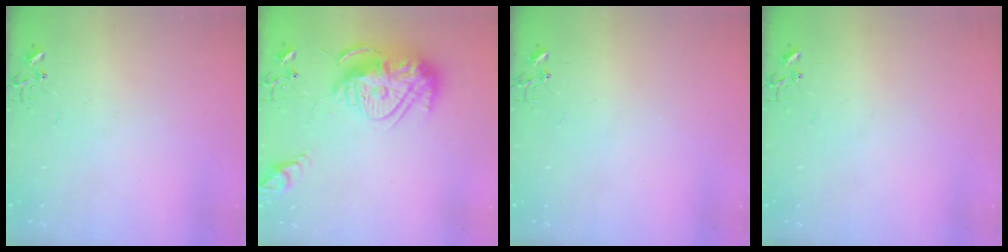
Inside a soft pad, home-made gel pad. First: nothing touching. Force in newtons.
{"total": 17.0, "press": 16.9, "slide": 1.5}
{"total": 0.0}
{"total": 0.0}